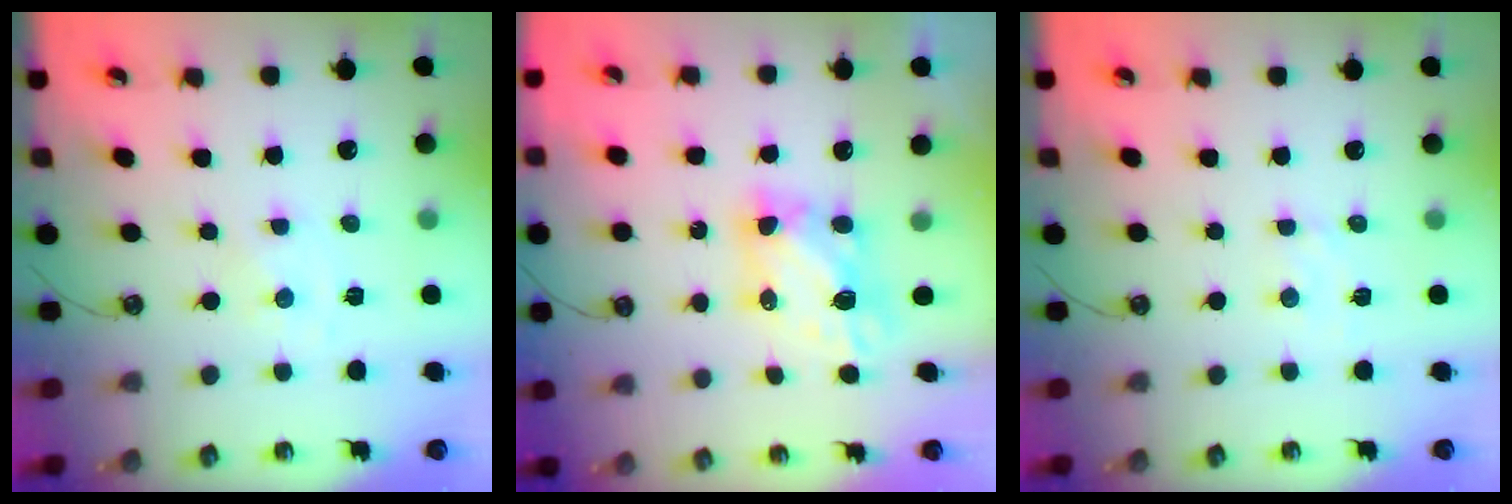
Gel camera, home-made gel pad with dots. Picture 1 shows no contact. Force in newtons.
{"total": 6.6, "press": 6.5, "slide": 0.7}
{"total": 3.4, "press": 3.4, "slide": 0.5}